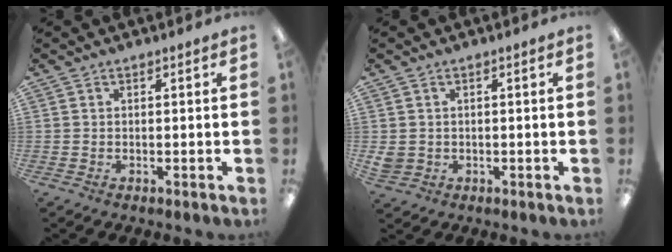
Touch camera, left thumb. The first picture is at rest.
{"total": 2.7, "force": [0.4, 2.5, 1.0], "torque": [-0.021, 0.004, 0.008]}